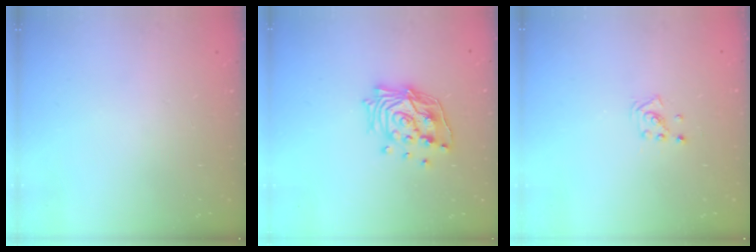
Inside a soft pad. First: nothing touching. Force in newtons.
{"total": 15.1, "press": 14.9, "slide": 1.9}
{"total": 1.9, "press": 1.9, "slide": 0.1}